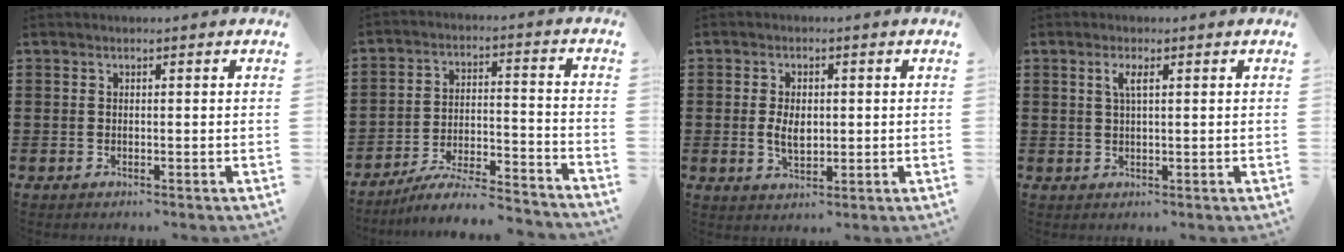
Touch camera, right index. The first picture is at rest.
{"total": 7.1, "force": [-6.4, 0.7, 2.8], "torque": [-0.051, 0.001, -0.125]}
{"total": 4.0, "force": [0.0, 2.4, 3.3], "torque": [-0.057, 0.005, -0.002]}
{"total": 2.2, "force": [0.9, 0.6, 2.0], "torque": [-0.041, 0.005, 0.014]}